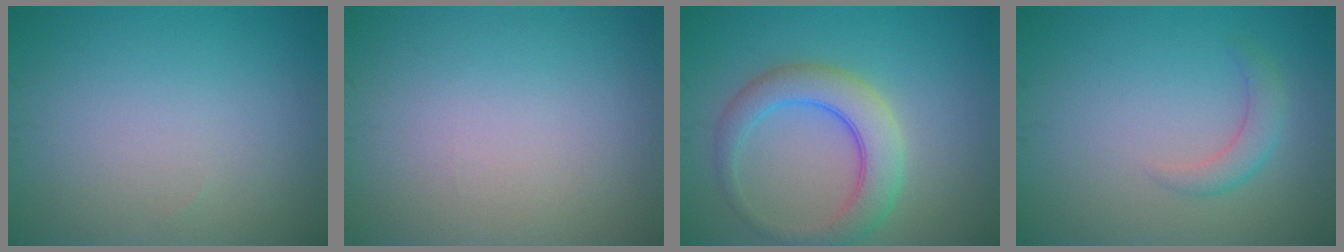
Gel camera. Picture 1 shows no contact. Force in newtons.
{"total": 0.0}
{"total": 5.0, "press": 5.0, "slide": 0.1}
{"total": 2.0, "press": 2.0, "slide": 0.1}